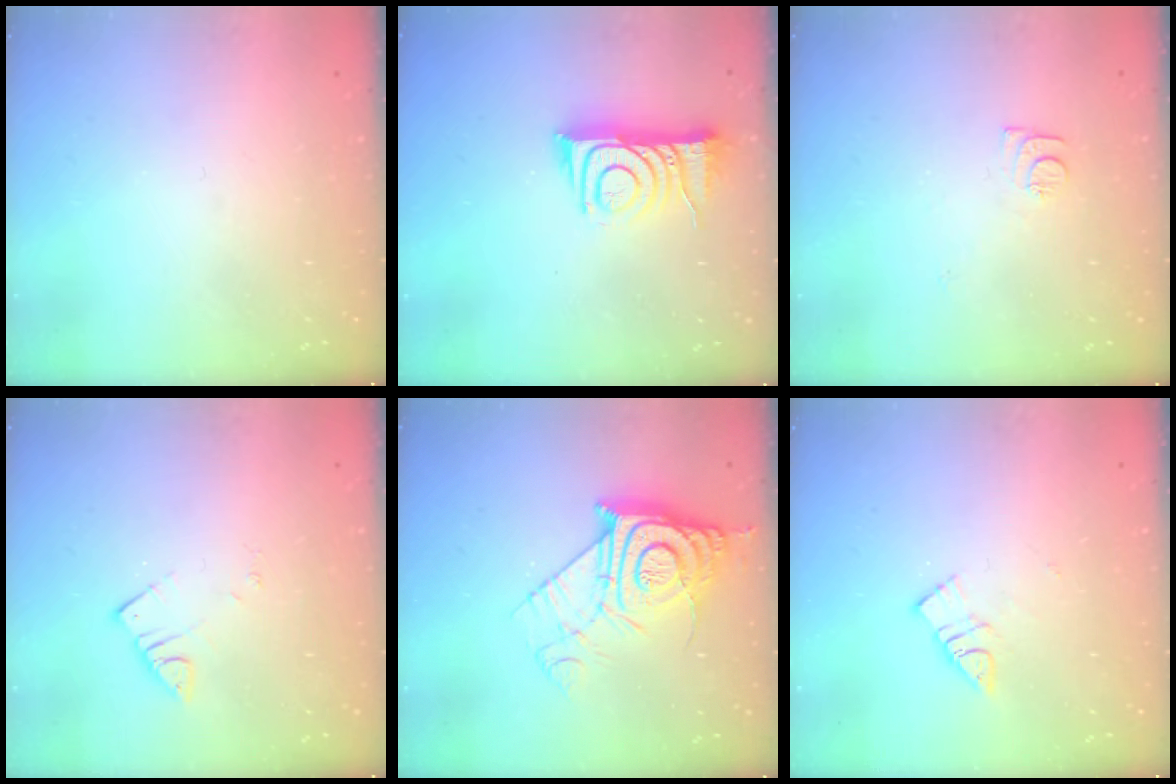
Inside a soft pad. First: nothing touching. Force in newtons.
{"total": 10.7, "press": 10.7, "slide": 1.2}
{"total": 7.5, "press": 7.4, "slide": 0.8}
{"total": 2.7, "press": 2.7, "slide": 0.2}
{"total": 13.6, "press": 13.6, "slide": 1.3}
{"total": 8.1, "press": 8.0, "slide": 0.5}